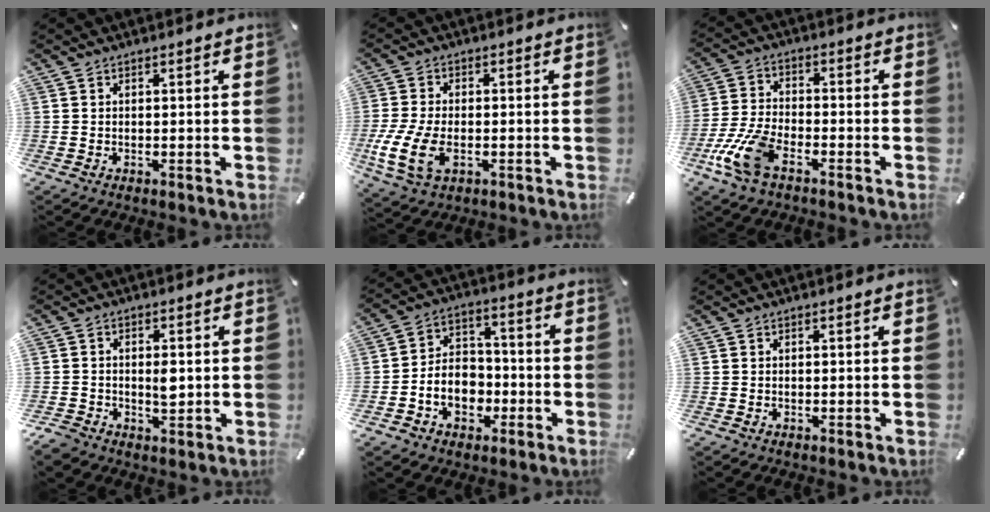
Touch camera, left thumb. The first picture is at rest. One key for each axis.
{"total": 10.0, "fx": -2.4, "fy": 6.0, "fz": 7.6, "tx": -0.172, "ty": -0.005, "tz": -0.040}
{"total": 10.7, "fx": -5.5, "fy": 5.1, "fz": 7.6, "tx": -0.179, "ty": 0.004, "tz": -0.105}
{"total": 4.6, "fx": -0.4, "fy": 3.6, "fz": 2.8, "tx": -0.051, "ty": 0.000, "tz": -0.010}
{"total": 10.0, "fx": -3.4, "fy": 8.1, "fz": 4.7, "tx": -0.085, "ty": 0.026, "tz": -0.060}
{"total": 0.0}